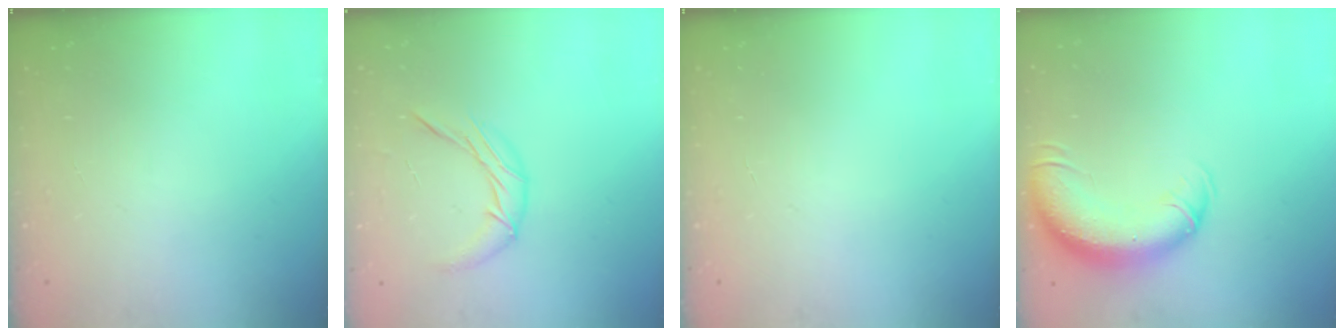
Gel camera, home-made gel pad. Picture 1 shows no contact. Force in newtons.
{"total": 9.3, "press": 9.3, "slide": 0.2}
{"total": 0.0}
{"total": 12.9, "press": 12.6, "slide": 2.8}